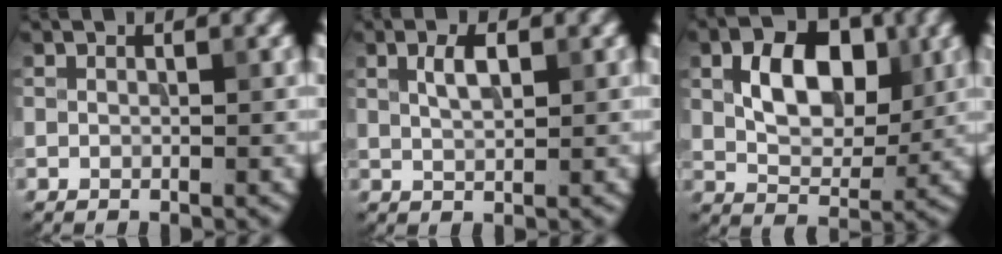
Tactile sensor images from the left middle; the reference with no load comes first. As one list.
[{"total": 2.2, "force": [0.8, 0.9, 1.8], "torque": [-0.038, 0.002, 0.017]}, {"total": 6.5, "force": [1.6, 4.1, 4.8], "torque": [-0.078, 0.000, 0.023]}]